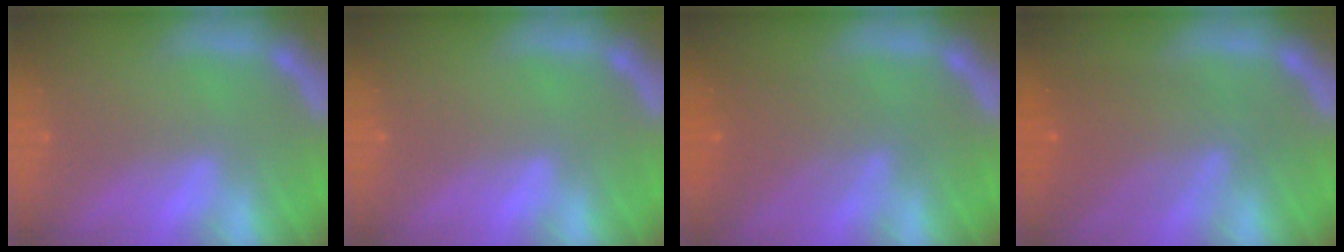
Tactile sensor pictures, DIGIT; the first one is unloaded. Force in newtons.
{"total": 0.0}
{"total": 4.6}
{"total": 6.0}